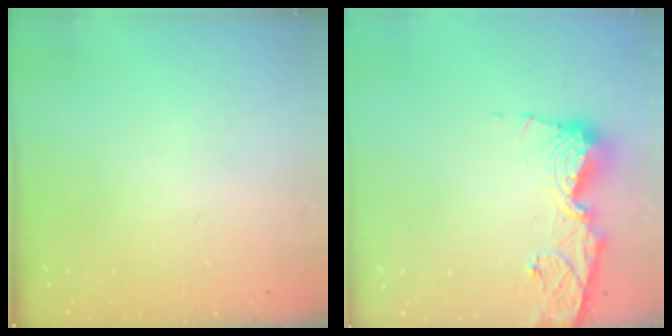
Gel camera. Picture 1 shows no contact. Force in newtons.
{"total": 11.2, "press": 11.2, "slide": 1.3}